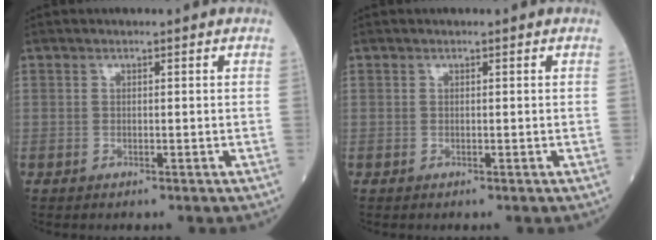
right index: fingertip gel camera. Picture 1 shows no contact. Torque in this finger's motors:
{"motor_torque": [0.13, 0.08, 0.00, -0.01]}